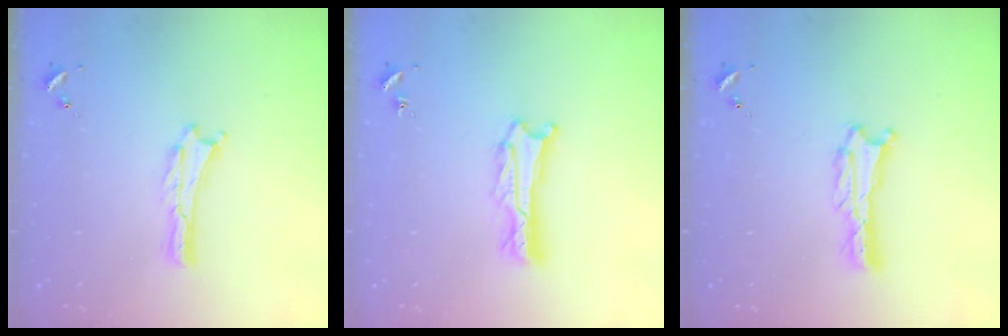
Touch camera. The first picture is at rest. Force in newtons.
{"total": 1.8, "press": 1.8, "slide": 0.2}
{"total": 0.7, "press": 0.7, "slide": 0.1}